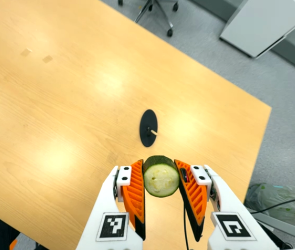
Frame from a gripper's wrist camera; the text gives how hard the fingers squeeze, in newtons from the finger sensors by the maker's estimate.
{"total": 11.2, "left": 11.7, "right": 10.7}